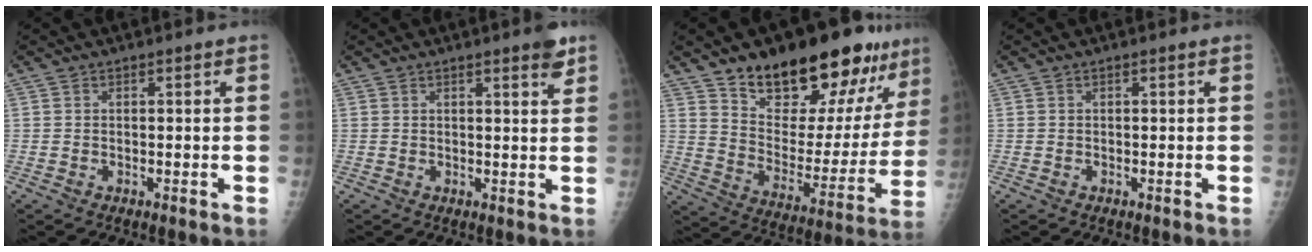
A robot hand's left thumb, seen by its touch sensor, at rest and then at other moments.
{"total": 3.2, "force": [2.2, 0.4, 2.3], "torque": [-0.026, -0.012, 0.027]}
{"total": 24.4, "force": [17.8, 10.0, 13.3], "torque": [-0.150, -0.096, 0.270]}
{"total": 0.0}